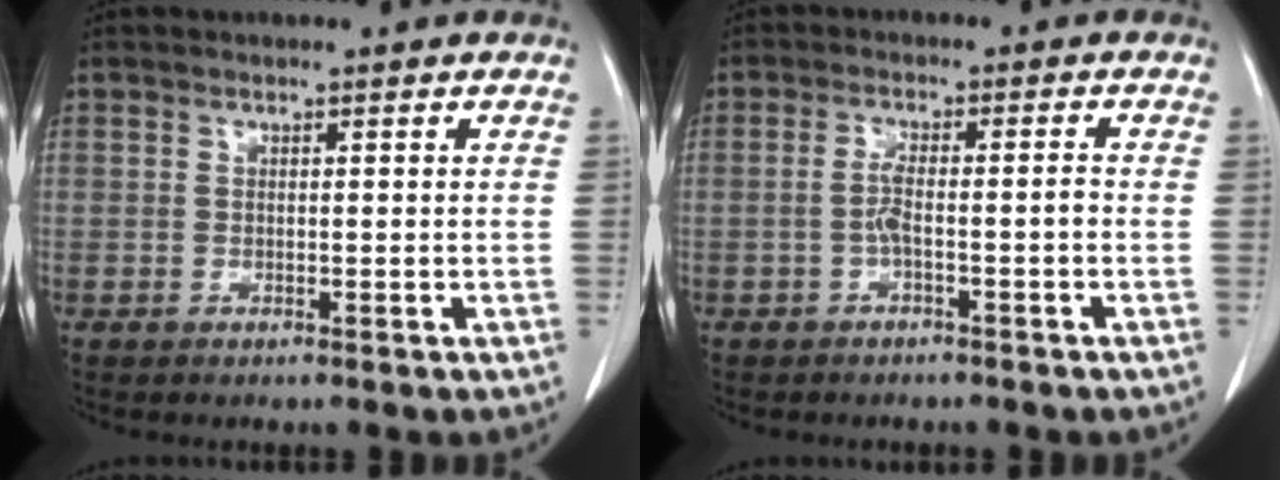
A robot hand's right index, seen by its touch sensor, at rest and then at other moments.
{"total": 3.4, "force": [-1.2, 0.4, 3.1], "torque": [-0.057, 0.008, -0.021]}